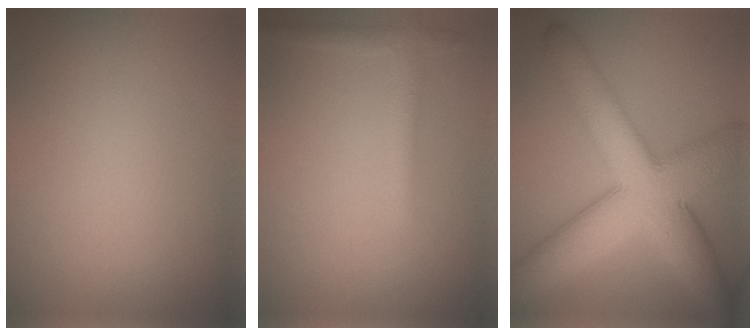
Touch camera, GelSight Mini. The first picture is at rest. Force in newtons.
{"total": 1.7, "press": 1.7, "slide": 0.1}
{"total": 11.3, "press": 11.3, "slide": 0.3}